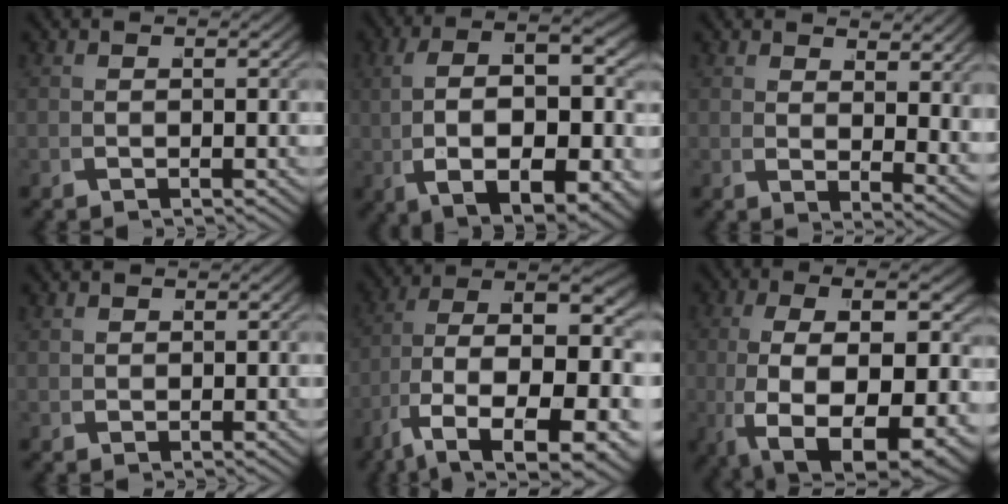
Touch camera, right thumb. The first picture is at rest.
{"total": 13.2, "force": [-0.9, 7.1, 11.0], "torque": [-0.209, -0.038, 0.014]}
{"total": 3.5, "force": [2.1, 1.3, 2.5], "torque": [-0.021, -0.009, 0.038]}
{"total": 1.0, "force": [1.0, 0.1, 0.1], "torque": [0.004, 0.003, 0.025]}
{"total": 14.8, "force": [-3.0, 8.0, 12.1], "torque": [-0.252, -0.076, -0.005]}
{"total": 12.6, "force": [-3.0, 6.4, 10.4], "torque": [-0.212, -0.049, -0.013]}